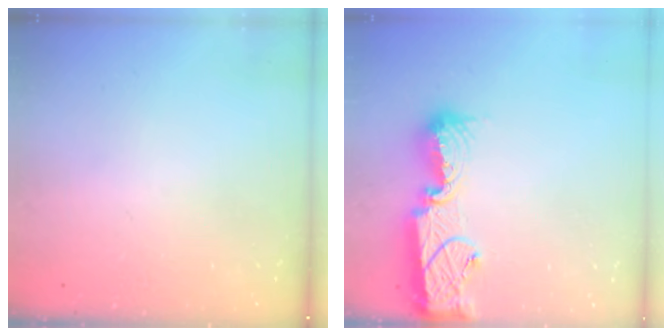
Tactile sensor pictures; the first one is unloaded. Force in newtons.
{"total": 13.4, "press": 13.2, "slide": 2.3}